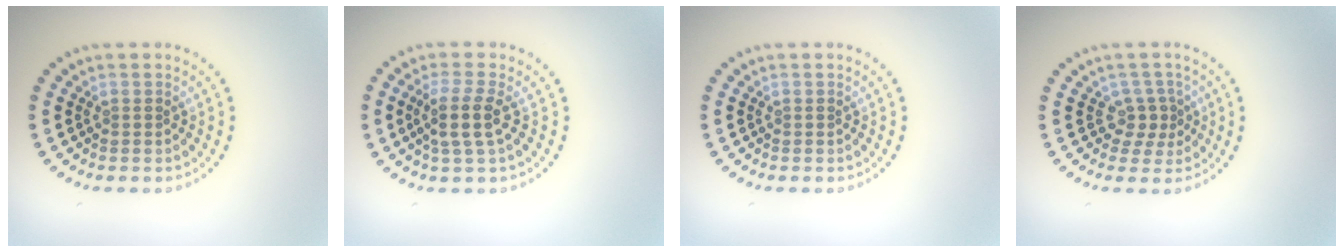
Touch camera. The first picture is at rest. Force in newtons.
{"total": 2.7, "press": 2.2, "slide": 1.6}
{"total": 0.0}
{"total": 2.1, "press": 1.6, "slide": 1.4}